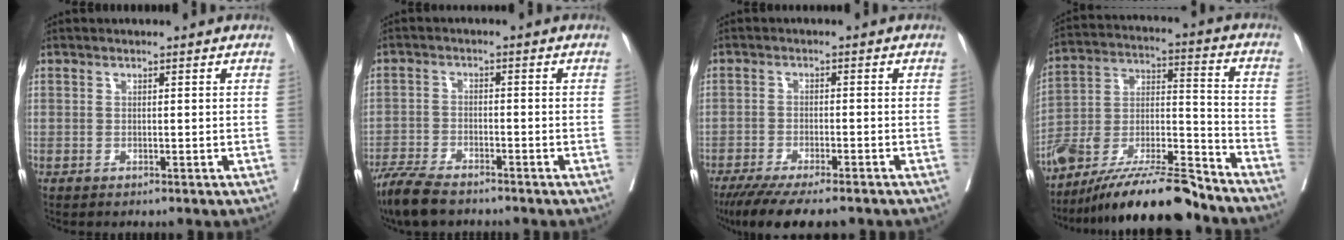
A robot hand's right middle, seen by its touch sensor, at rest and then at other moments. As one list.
[{"total": 7.4, "force": [-6.2, 1.8, 3.7], "torque": [-0.068, -0.017, -0.112]}, {"total": 12.2, "force": [-9.9, 2.1, 6.8], "torque": [-0.102, -0.023, -0.150]}, {"total": 19.6, "force": [-16.9, 2.2, 9.8], "torque": [-0.182, 0.002, -0.304]}]